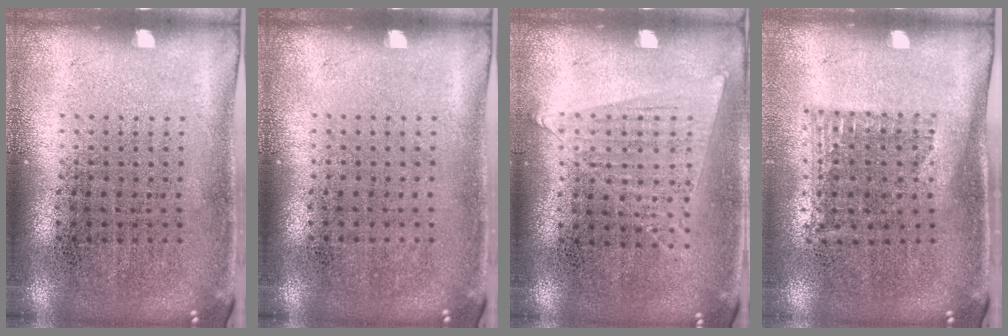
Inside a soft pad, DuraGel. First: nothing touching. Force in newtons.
{"total": 0.0}
{"total": 1.0, "press": 1.0, "slide": 0.4}
{"total": 1.2, "press": 0.9, "slide": 0.8}